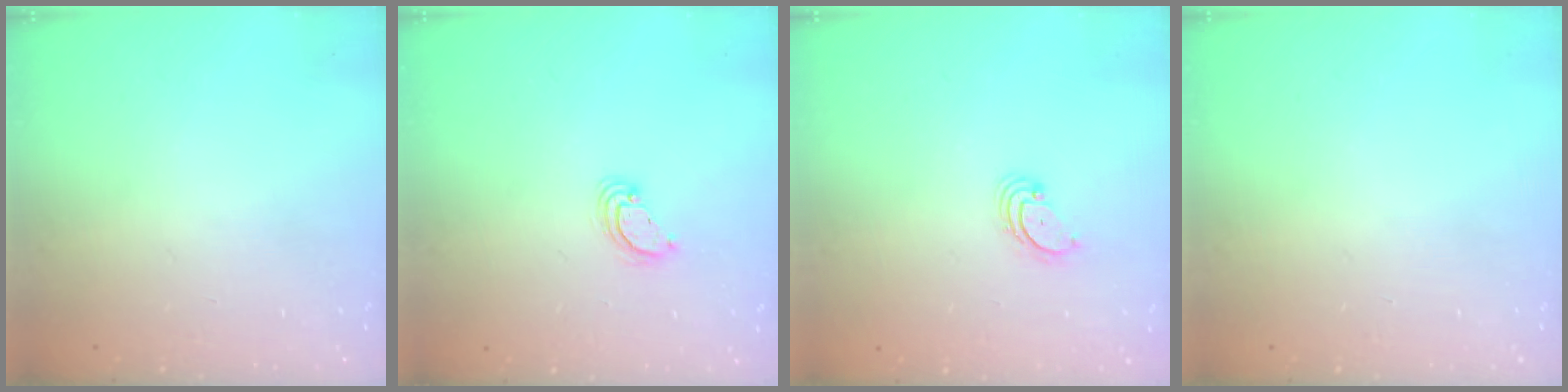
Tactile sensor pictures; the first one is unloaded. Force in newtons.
{"total": 3.9, "press": 3.9, "slide": 0.4}
{"total": 2.7, "press": 2.7, "slide": 0.3}
{"total": 0.0}